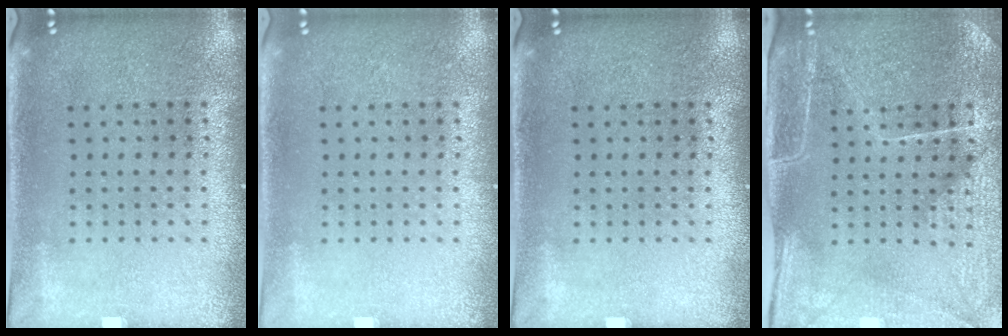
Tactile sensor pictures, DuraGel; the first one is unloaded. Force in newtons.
{"total": 0.0}
{"total": 0.0}
{"total": 4.5, "press": 4.0, "slide": 2.1}